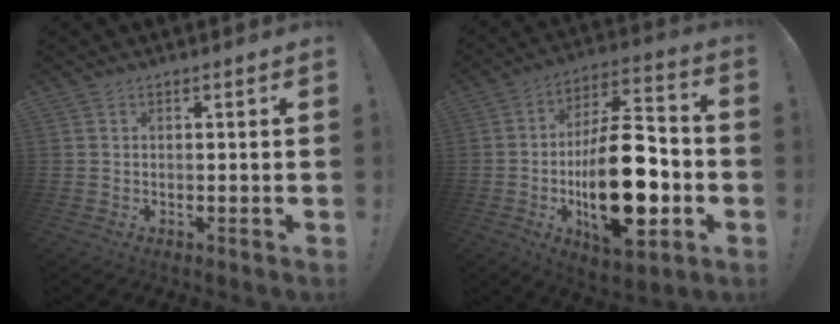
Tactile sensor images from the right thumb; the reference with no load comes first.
{"total": 25.4, "force": [-5.5, 11.8, 21.8], "torque": [-0.368, 0.026, -0.079]}